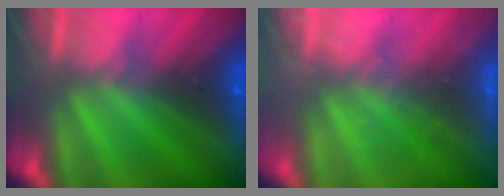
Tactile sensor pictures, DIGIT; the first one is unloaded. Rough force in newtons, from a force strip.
{"total": 1.8}